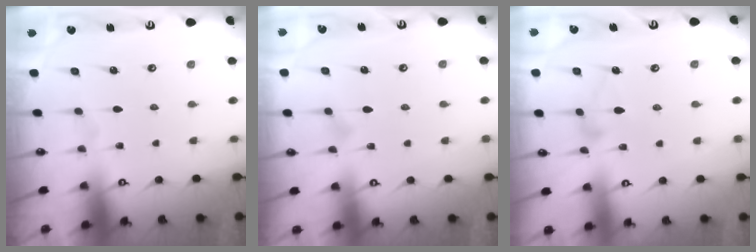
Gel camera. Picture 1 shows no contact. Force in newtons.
{"total": 7.7, "press": 7.7, "slide": 0.4}
{"total": 6.9, "press": 6.9, "slide": 0.4}